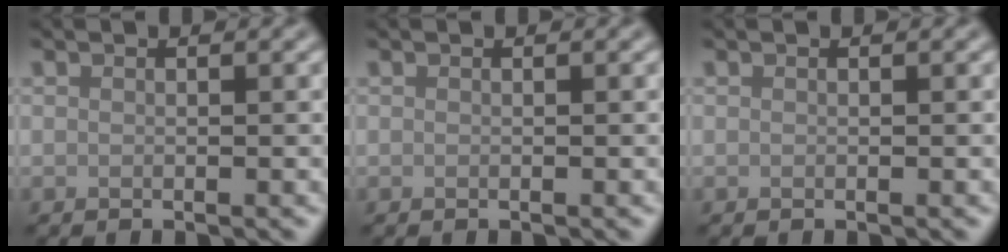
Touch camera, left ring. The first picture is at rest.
{"total": 0.0}
{"total": 0.0}